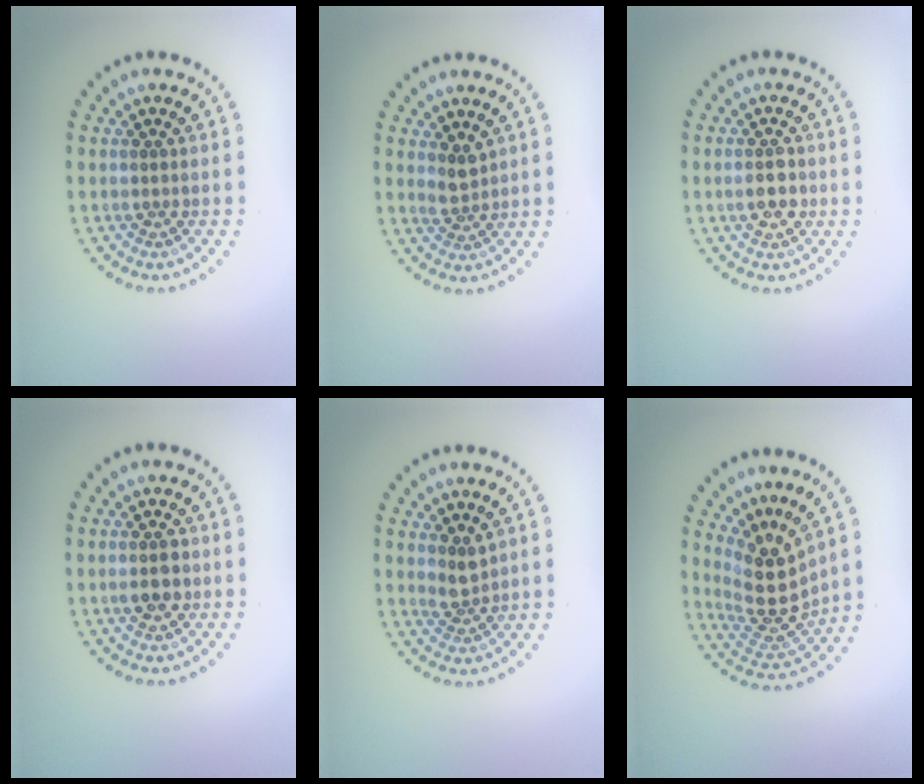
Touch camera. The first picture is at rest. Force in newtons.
{"total": 1.8, "press": 1.3, "slide": 1.2}
{"total": 2.8, "press": 2.8, "slide": 0.2}
{"total": 2.5, "press": 2.5, "slide": 0.2}
{"total": 1.9, "press": 1.4, "slide": 1.2}
{"total": 4.7, "press": 3.7, "slide": 2.9}